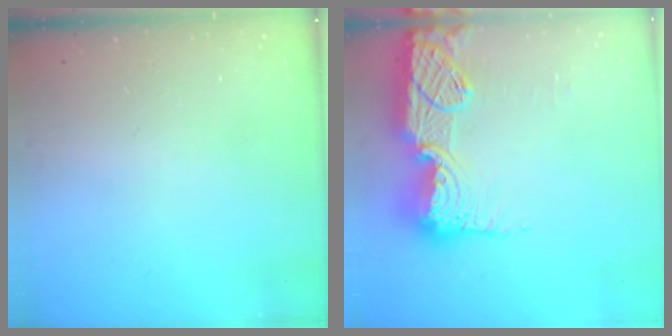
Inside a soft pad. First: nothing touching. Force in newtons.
{"total": 21.2, "press": 21.2, "slide": 1.2}